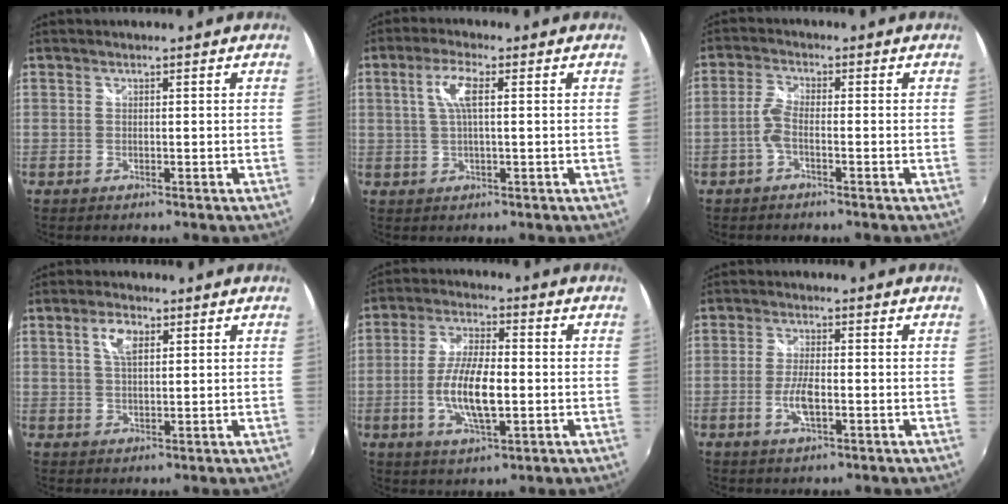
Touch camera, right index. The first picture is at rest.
{"total": 5.0, "force": [1.1, 1.0, 4.8], "torque": [-0.094, 0.006, 0.021]}
{"total": 3.1, "force": [-1.4, 0.7, 2.6], "torque": [-0.066, 0.005, -0.031]}
{"total": 4.6, "force": [1.9, 2.1, 3.6], "torque": [-0.066, 0.008, 0.035]}
{"total": 10.8, "force": [-2.0, 3.7, 9.9], "torque": [-0.198, -0.004, -0.037]}
{"total": 4.8, "force": [-1.5, 1.4, 4.4], "torque": [-0.093, -0.004, -0.029]}